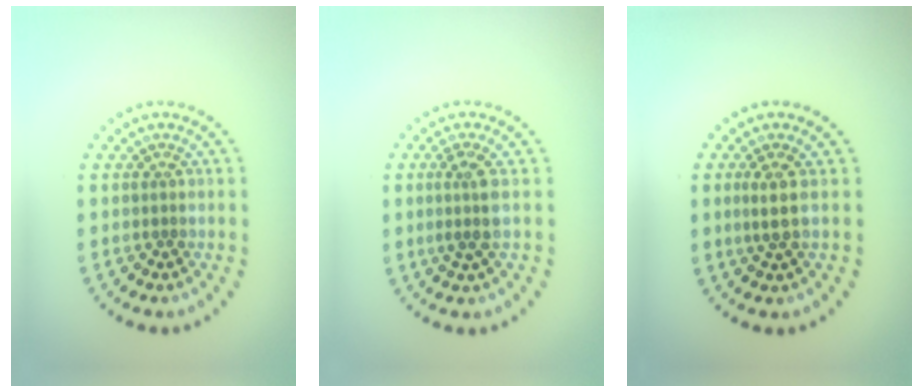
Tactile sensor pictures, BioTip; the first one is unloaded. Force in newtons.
{"total": 2.3, "press": 1.8, "slide": 1.5}
{"total": 1.7, "press": 1.3, "slide": 1.1}